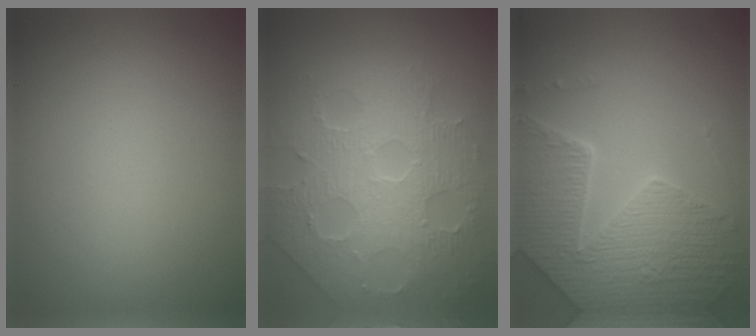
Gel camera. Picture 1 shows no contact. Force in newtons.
{"total": 8.5, "press": 5.8, "slide": 6.2}
{"total": 7.2, "press": 5.5, "slide": 4.7}